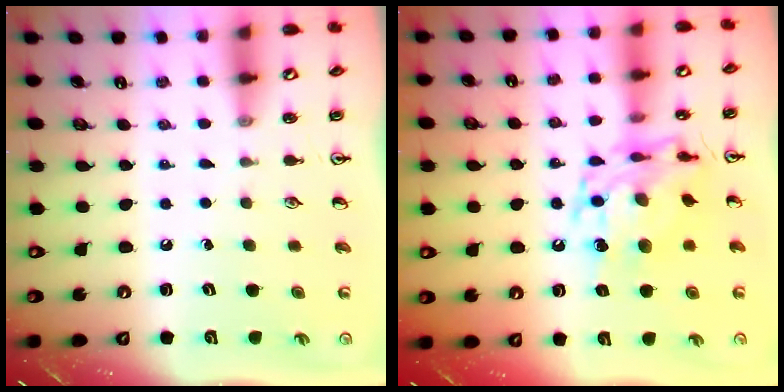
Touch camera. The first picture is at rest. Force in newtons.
{"total": 13.7, "press": 13.7, "slide": 1.3}